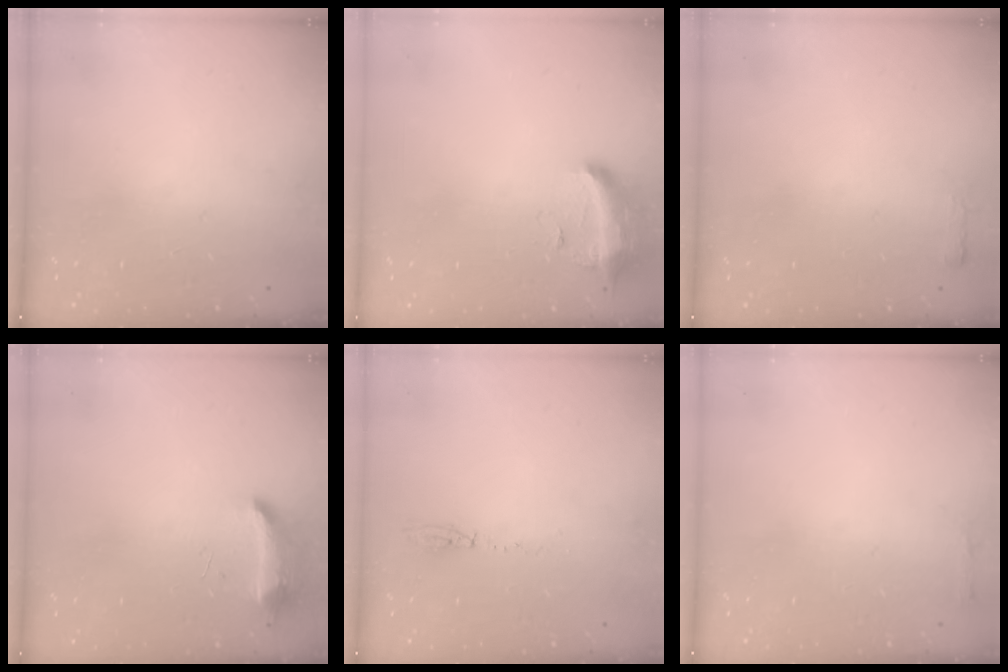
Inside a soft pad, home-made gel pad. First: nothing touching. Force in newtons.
{"total": 10.4, "press": 9.8, "slide": 3.5}
{"total": 2.4, "press": 2.4, "slide": 0.4}
{"total": 18.6, "press": 10.8, "slide": 15.1}
{"total": 3.9, "press": 3.8, "slide": 0.9}
{"total": 2.3, "press": 2.3, "slide": 0.5}